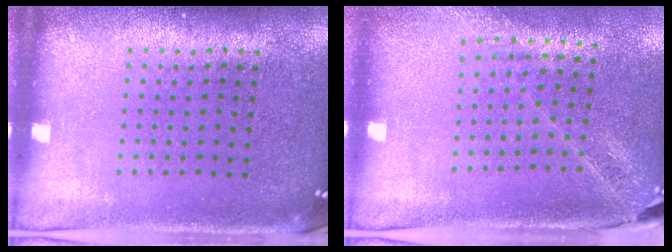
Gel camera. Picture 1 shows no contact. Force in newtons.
{"total": 1.5, "press": 1.4, "slide": 0.4}